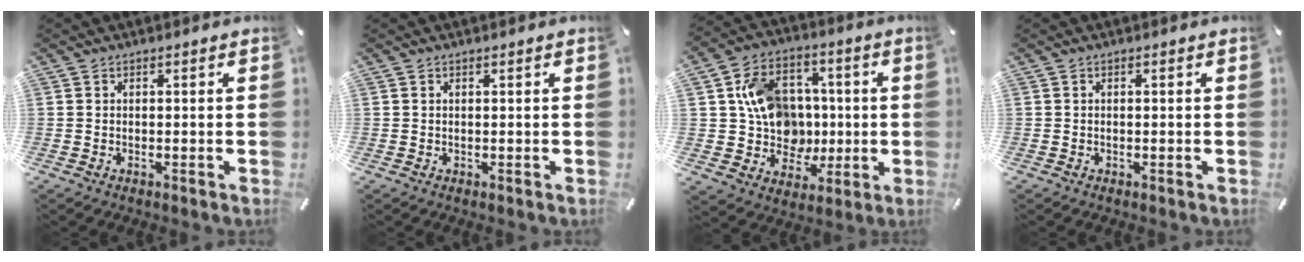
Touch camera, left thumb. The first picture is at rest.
{"total": 0.0}
{"total": 14.7, "force": [1.7, 13.0, 6.6], "torque": [-0.111, 0.013, 0.051]}
{"total": 0.0}